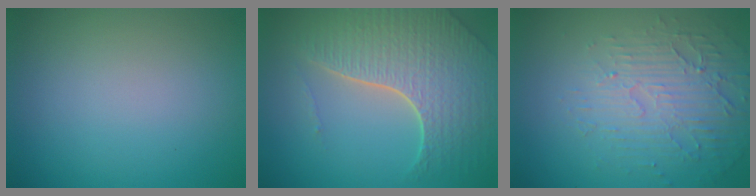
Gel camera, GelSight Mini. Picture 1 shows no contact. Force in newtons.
{"total": 7.3, "press": 5.2, "slide": 5.1}
{"total": 5.4, "press": 3.4, "slide": 4.3}